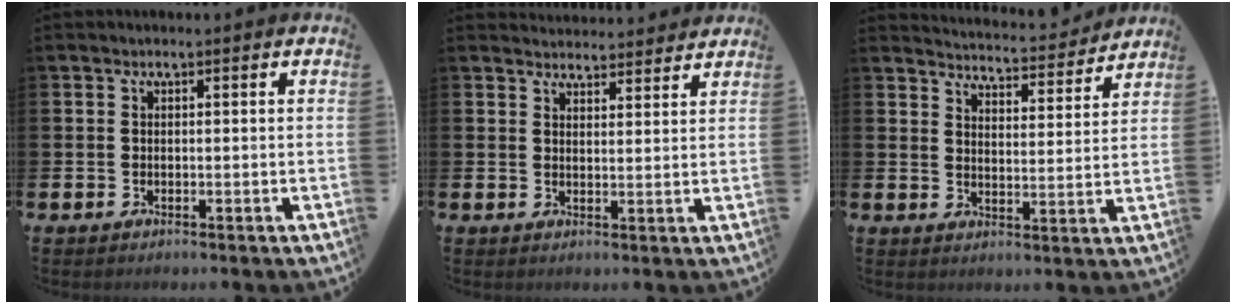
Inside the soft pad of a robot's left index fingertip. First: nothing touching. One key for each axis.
{"total": 3.5, "fx": 3.4, "fy": 0.6, "fz": -0.2, "tx": 0.001, "ty": -0.021, "tz": 0.062}
{"total": 4.7, "fx": 4.7, "fy": 0.3, "fz": 0.1, "tx": -0.005, "ty": -0.047, "tz": 0.075}